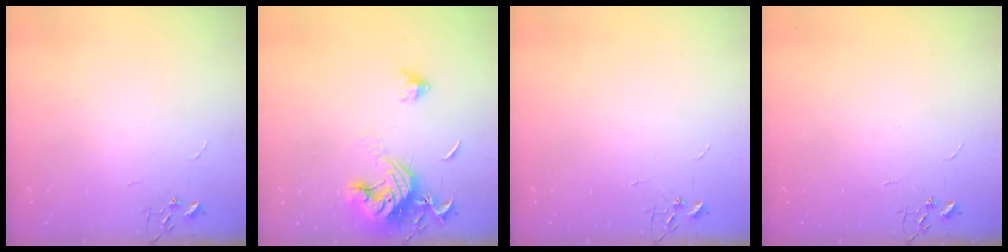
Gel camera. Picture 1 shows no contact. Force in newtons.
{"total": 15.6, "press": 15.5, "slide": 1.7}
{"total": 0.0}
{"total": 0.0}